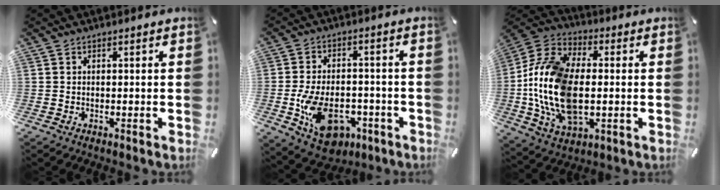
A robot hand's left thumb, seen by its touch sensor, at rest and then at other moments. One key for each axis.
{"total": 13.2, "fx": -4.6, "fy": 8.5, "fz": 8.9, "tx": -0.173, "ty": 0.019, "tz": -0.076}
{"total": 19.0, "fx": -2.2, "fy": 12.3, "fz": 14.3, "tx": -0.340, "ty": -0.005, "tz": -0.044}